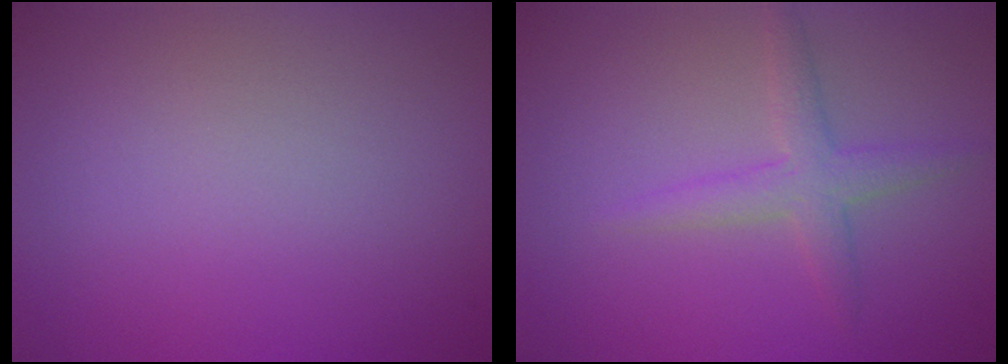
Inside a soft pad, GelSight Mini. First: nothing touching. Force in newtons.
{"total": 2.4, "press": 2.4, "slide": 0.0}